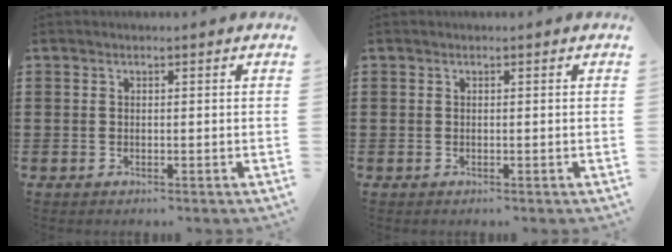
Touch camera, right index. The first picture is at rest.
{"total": 0.0}